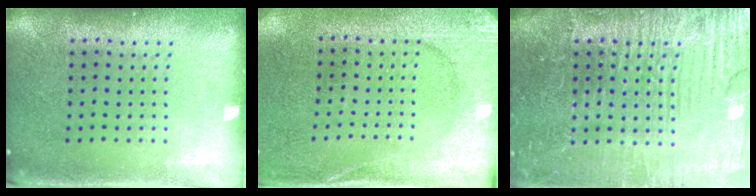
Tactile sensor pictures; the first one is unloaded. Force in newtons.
{"total": 2.6, "press": 2.6, "slide": 0.4}
{"total": 7.5, "press": 7.4, "slide": 0.9}